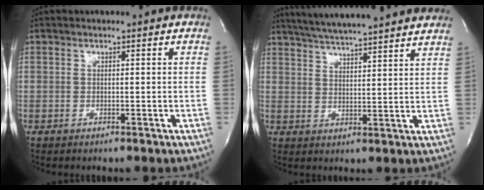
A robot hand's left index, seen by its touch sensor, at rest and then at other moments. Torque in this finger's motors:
{"motor_torque": [0.19, -0.31, 0.59, 0.13]}